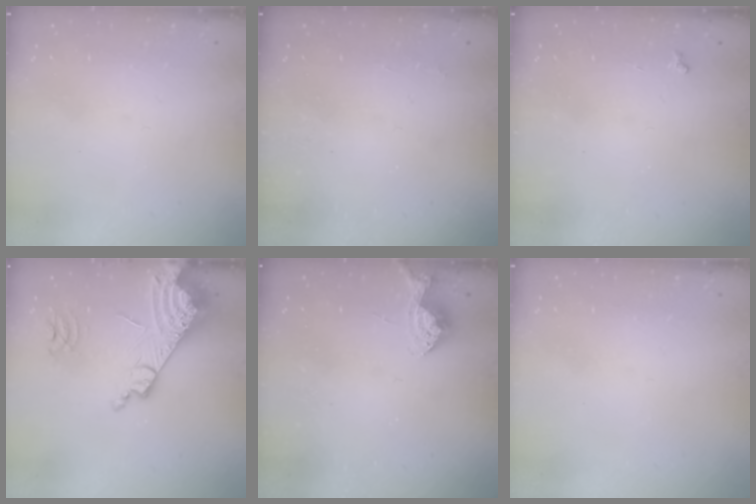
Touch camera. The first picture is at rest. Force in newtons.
{"total": 2.5, "press": 2.4, "slide": 0.4}
{"total": 3.5, "press": 3.5, "slide": 0.5}
{"total": 17.4, "press": 17.3, "slide": 2.4}
{"total": 5.8, "press": 5.8, "slide": 0.7}
{"total": 0.0}